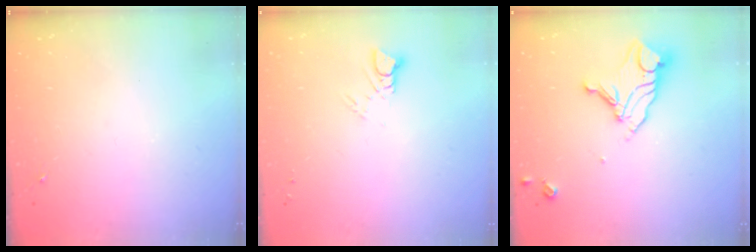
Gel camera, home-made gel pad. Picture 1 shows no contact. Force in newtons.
{"total": 3.6, "press": 3.6, "slide": 0.2}
{"total": 12.2, "press": 12.1, "slide": 1.2}